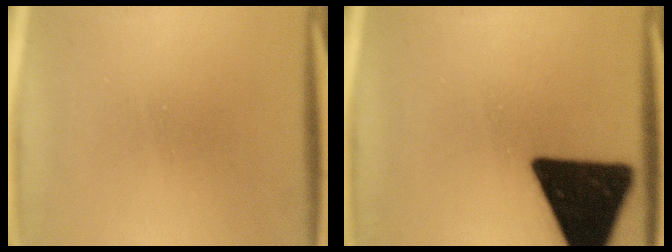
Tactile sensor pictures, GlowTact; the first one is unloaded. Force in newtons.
{"total": 19.0}